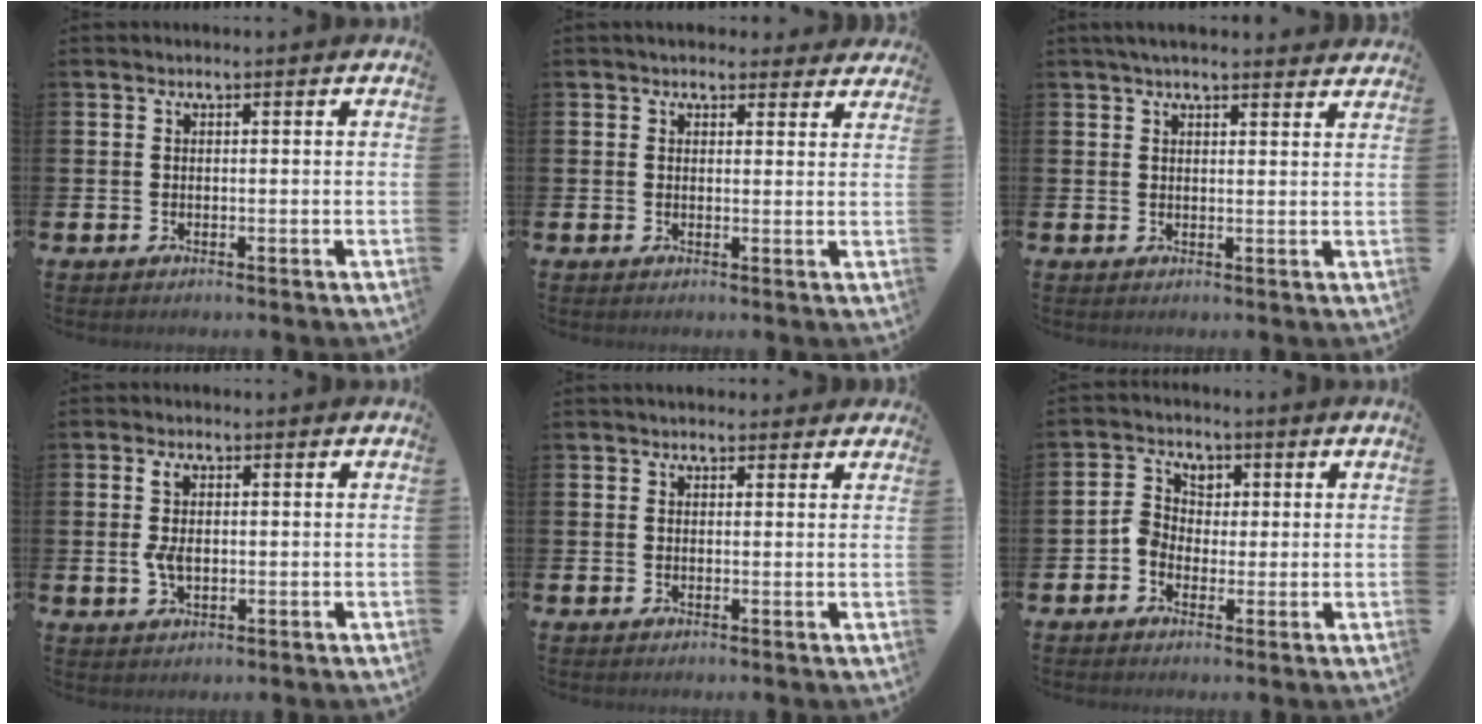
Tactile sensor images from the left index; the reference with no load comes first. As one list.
[{"total": 3.1, "force": [2.8, 1.2, 0.2], "torque": [0.010, -0.015, 0.048]}, {"total": 3.1, "force": [2.9, 0.3, 1.1], "torque": [-0.023, -0.006, 0.051]}, {"total": 3.7, "force": [0.6, 2.2, 3.0], "torque": [-0.053, 0.006, 0.006]}, {"total": 1.7, "force": [1.6, 0.6, 0.2], "torque": [0.005, -0.002, 0.026]}, {"total": 3.7, "force": [-0.3, 3.4, 1.4], "torque": [-0.036, 0.015, -0.010]}]